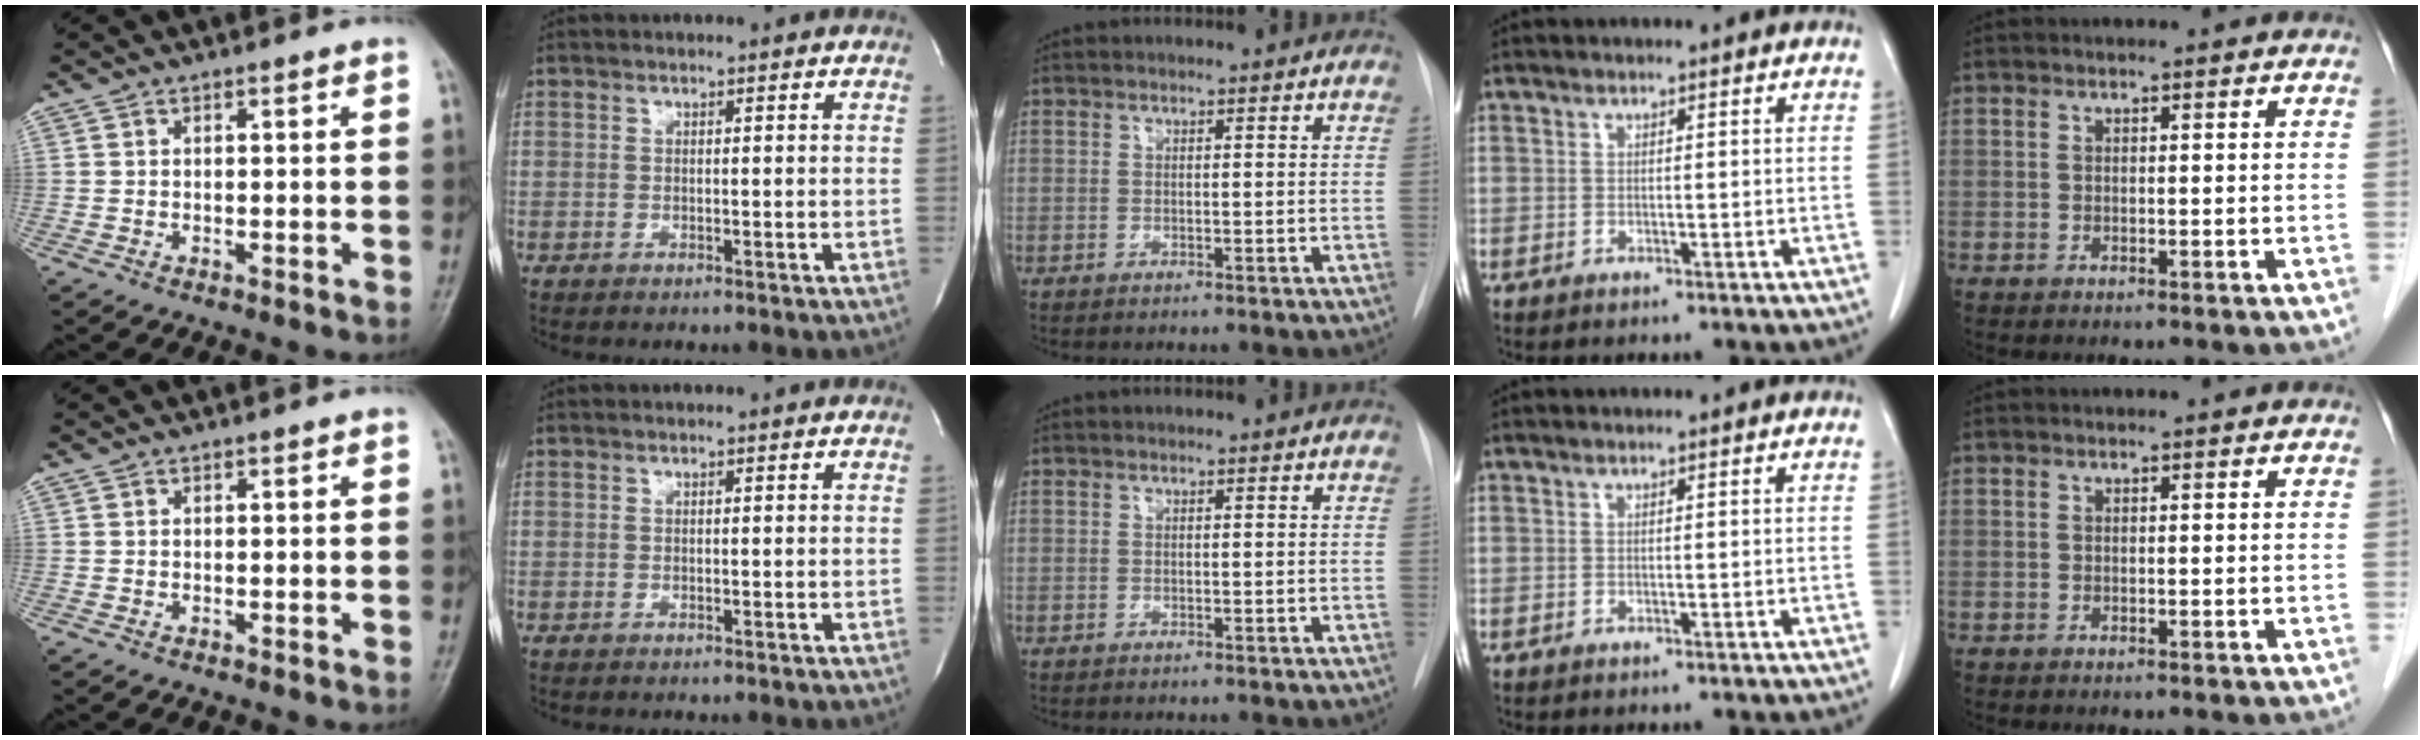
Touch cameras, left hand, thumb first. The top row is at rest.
{}